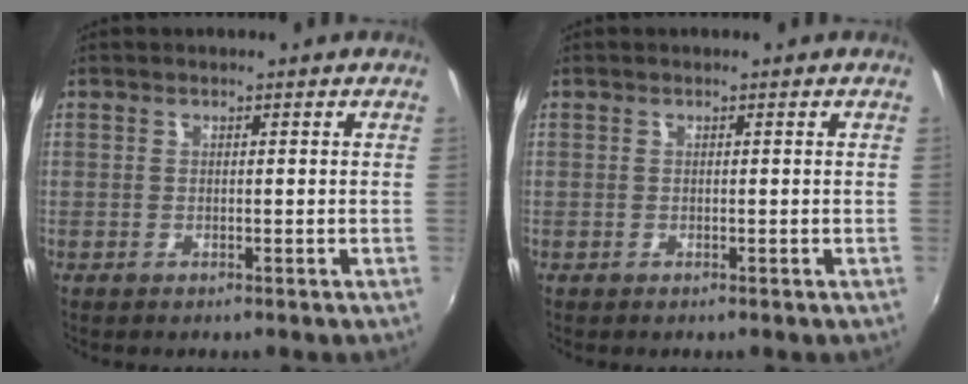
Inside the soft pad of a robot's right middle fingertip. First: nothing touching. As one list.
[{"total": 0.0}]